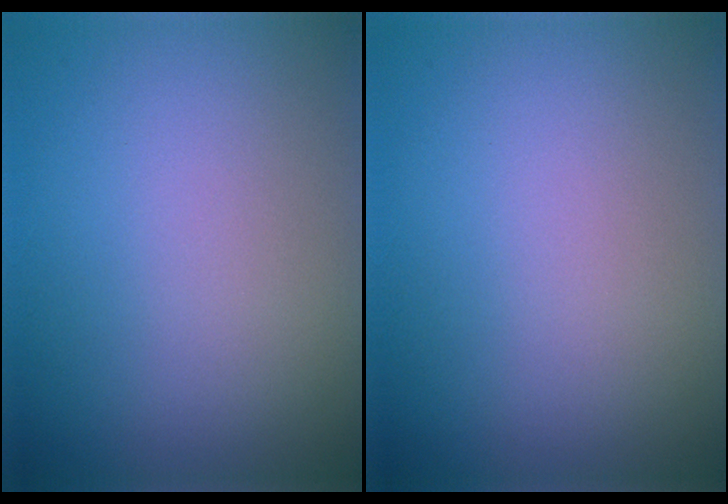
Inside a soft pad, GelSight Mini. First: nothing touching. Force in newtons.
{"total": 0.0}